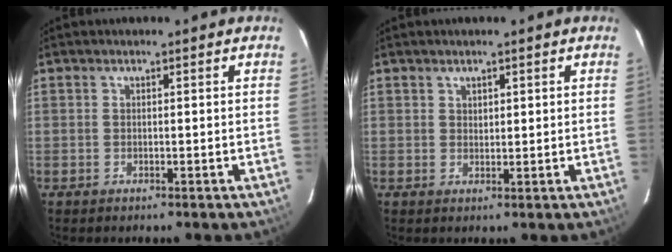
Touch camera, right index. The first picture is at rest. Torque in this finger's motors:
{"motor_torque": [-0.13, 0.16, -0.03, 0.00]}